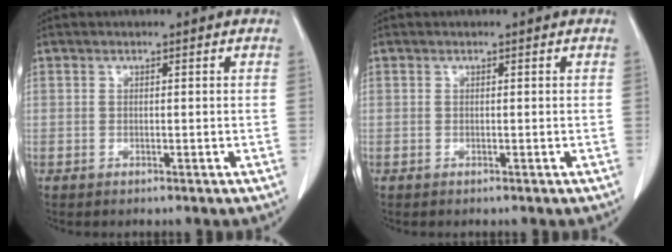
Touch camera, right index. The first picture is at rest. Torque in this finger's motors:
{"motor_torque": [0.00, 0.00, 0.00, 0.00]}